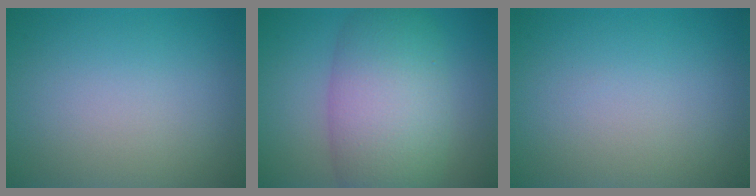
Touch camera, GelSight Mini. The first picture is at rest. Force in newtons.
{"total": 8.9, "press": 8.9, "slide": 0.3}
{"total": 0.0}